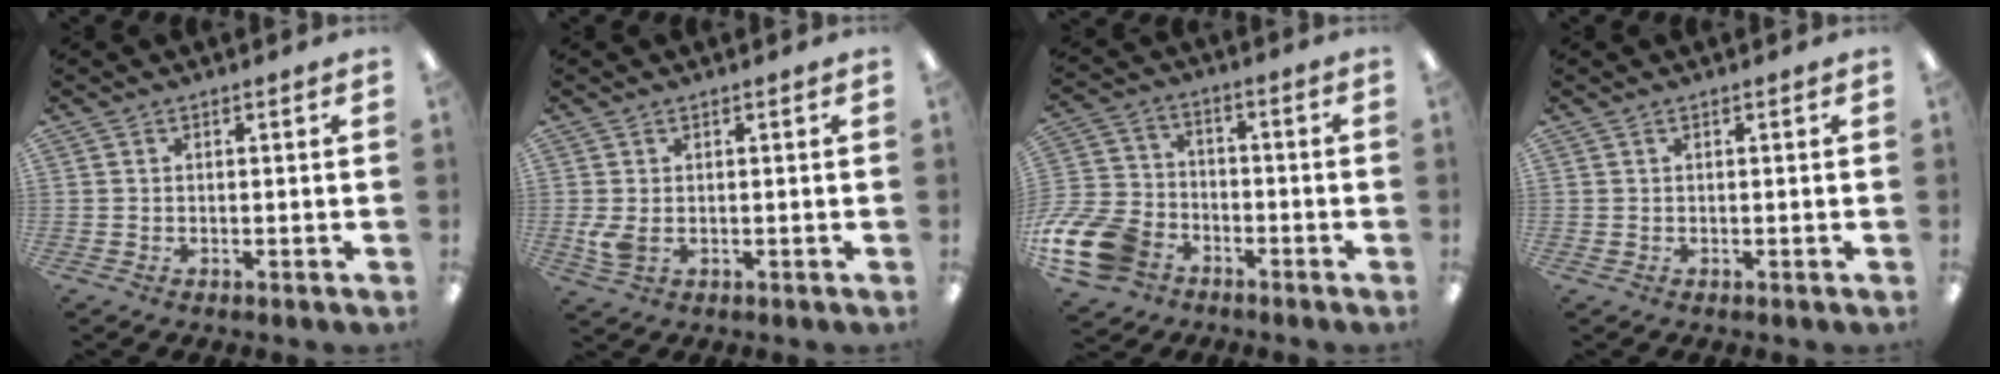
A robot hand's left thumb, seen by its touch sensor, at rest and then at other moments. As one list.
[{"total": 3.9, "force": [-0.3, 2.4, 3.0], "torque": [-0.073, -0.007, -0.011]}, {"total": 14.6, "force": [-7.3, 10.2, 7.4], "torque": [-0.161, 0.054, -0.130]}, {"total": 0.0}]